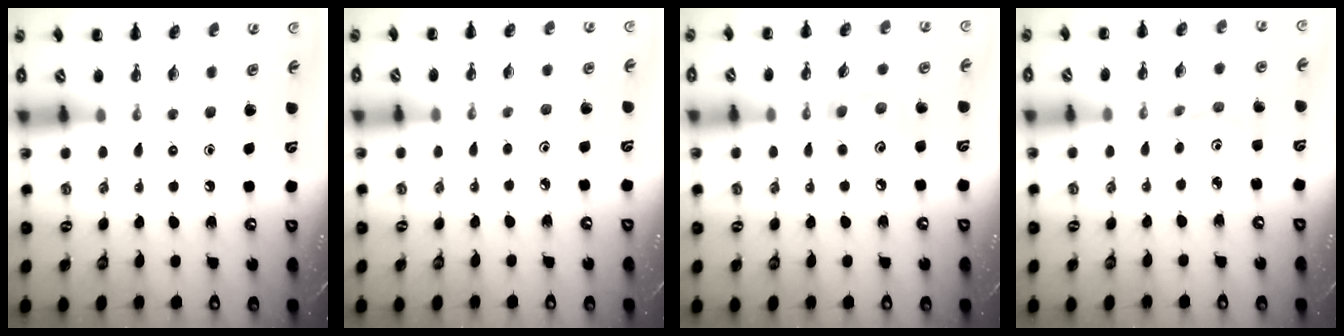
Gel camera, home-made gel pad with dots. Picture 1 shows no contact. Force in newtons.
{"total": 2.2, "press": 2.0, "slide": 0.9}
{"total": 6.3, "press": 6.3, "slide": 0.3}
{"total": 3.4, "press": 3.2, "slide": 1.1}